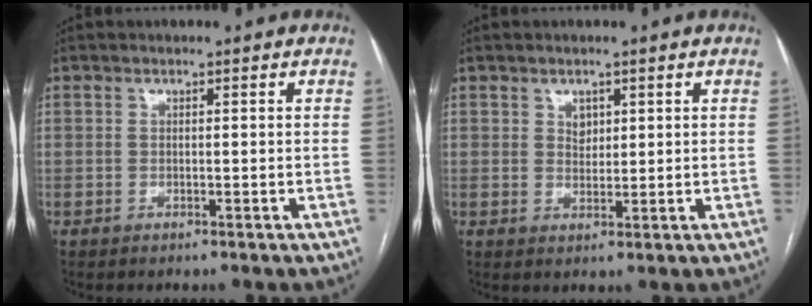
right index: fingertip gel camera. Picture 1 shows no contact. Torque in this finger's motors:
{"motor_torque": [0.03, 0.02, -0.01, 0.00]}